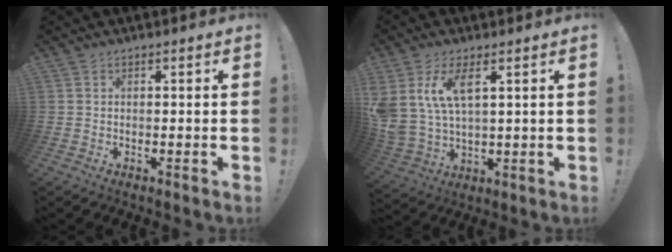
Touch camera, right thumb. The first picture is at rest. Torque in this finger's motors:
{"motor_torque": [0.60, 0.67, 1.41, 0.59, 0.36]}